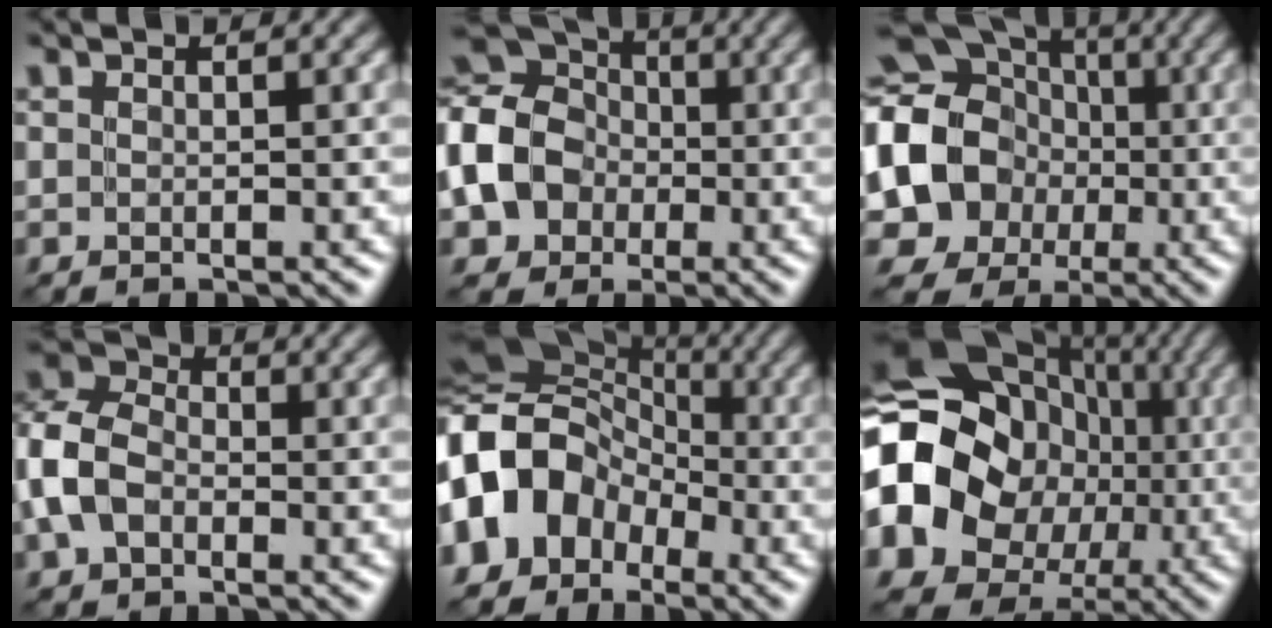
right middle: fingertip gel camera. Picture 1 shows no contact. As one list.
[{"total": 10.8, "force": [-1.9, 9.0, 5.6], "torque": [-0.127, -0.003, -0.068]}, {"total": 13.4, "force": [-1.2, 11.7, 6.4], "torque": [-0.136, -0.013, -0.048]}, {"total": 6.4, "force": [-1.7, 4.7, 4.0], "torque": [-0.097, 0.009, -0.051]}, {"total": 12.8, "force": [-4.0, 10.7, 5.8], "torque": [-0.110, -0.004, -0.114]}, {"total": 17.0, "force": [-1.6, 14.4, 9.0], "torque": [-0.190, -0.002, -0.042]}]